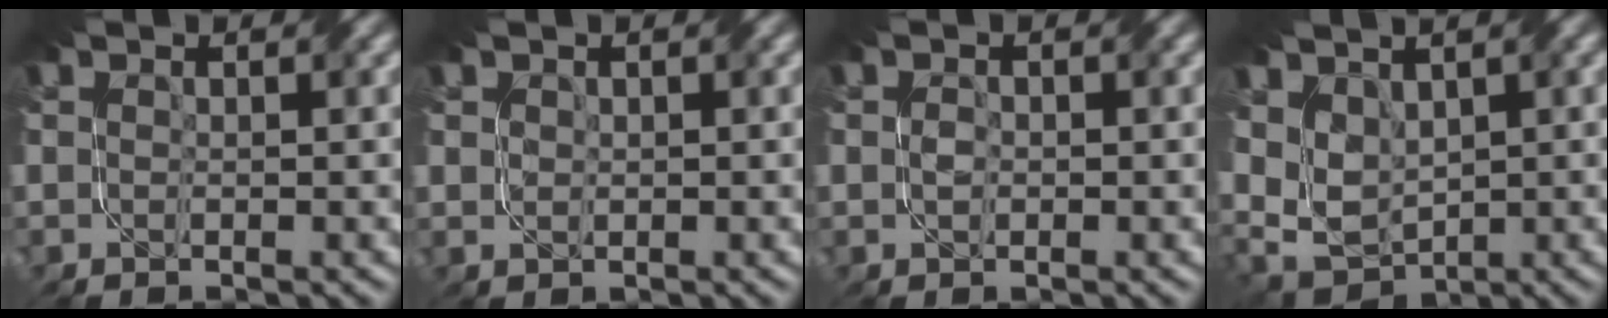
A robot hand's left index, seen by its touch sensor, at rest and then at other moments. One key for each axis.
{"total": 0.7, "fx": 0.1, "fy": 0.7, "fz": 0.1, "tx": -0.007, "ty": -0.004, "tz": 0.007}
{"total": 0.9, "fx": -0.8, "fy": 0.3, "fz": 0.3, "tx": -0.005, "ty": -0.003, "tz": -0.017}
{"total": 5.8, "fx": 2.1, "fy": 3.7, "fz": 4.0, "tx": -0.099, "ty": 0.004, "tz": 0.035}